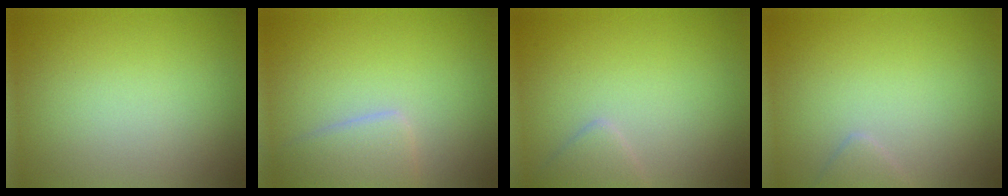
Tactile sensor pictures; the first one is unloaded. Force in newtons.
{"total": 2.9, "press": 2.9, "slide": 0.3}
{"total": 1.6, "press": 1.6, "slide": 0.1}
{"total": 1.2, "press": 1.2, "slide": 0.1}